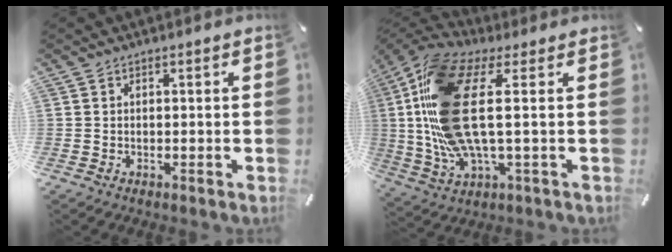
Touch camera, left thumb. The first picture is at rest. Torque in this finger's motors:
{"motor_torque": [1.38, 1.26, 1.86, 0.91, 0.49]}